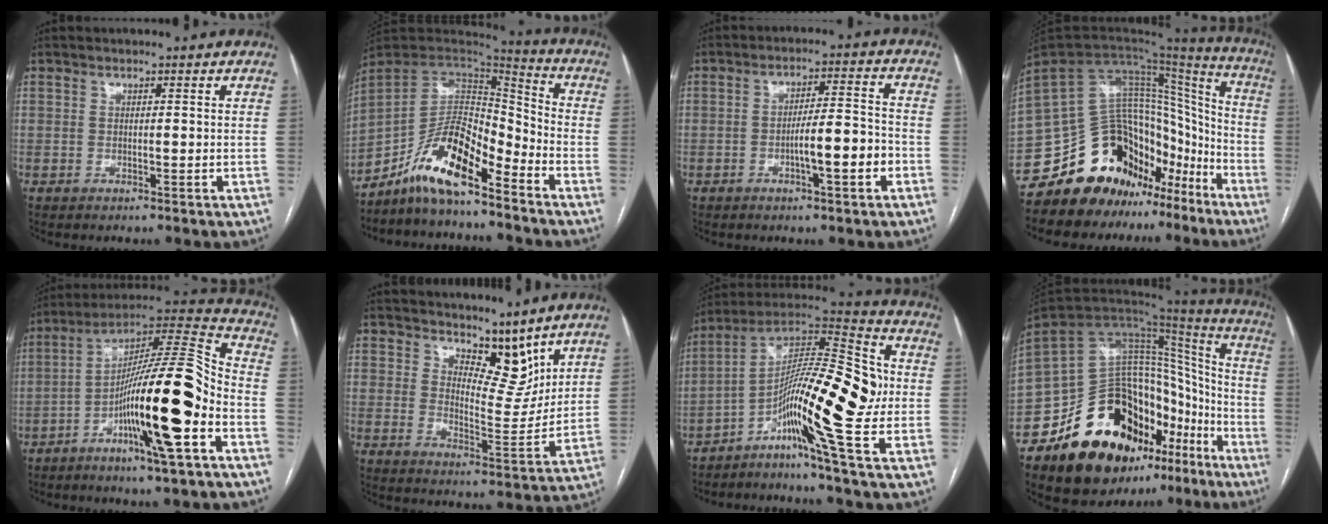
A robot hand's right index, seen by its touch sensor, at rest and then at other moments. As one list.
[{"total": 12.6, "force": [-9.0, 3.2, 8.2], "torque": [-0.145, 0.024, -0.164]}, {"total": 7.3, "force": [-2.6, 0.9, 6.8], "torque": [-0.111, 0.014, -0.041]}, {"total": 21.8, "force": [-15.2, 12.6, 9.1], "torque": [-0.146, 0.087, -0.234]}, {"total": 19.6, "force": [-6.8, 1.3, 18.3], "torque": [-0.307, 0.007, -0.114]}, {"total": 8.2, "force": [6.8, 3.1, 3.4], "torque": [-0.043, -0.014, 0.122]}, {"total": 17.7, "force": [-4.3, 0.5, 17.1], "torque": [-0.294, 0.019, -0.089]}, {"total": 29.4, "force": [-17.3, 16.5, 17.1], "torque": [-0.221, 0.062, -0.248]}]